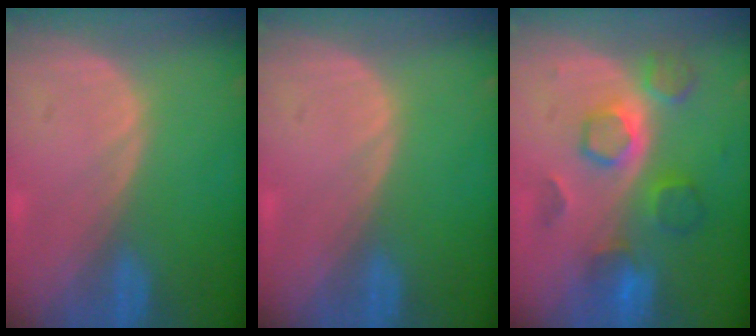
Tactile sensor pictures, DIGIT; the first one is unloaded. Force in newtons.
{"total": 0.0}
{"total": 8.4, "press": 7.6, "slide": 3.6}